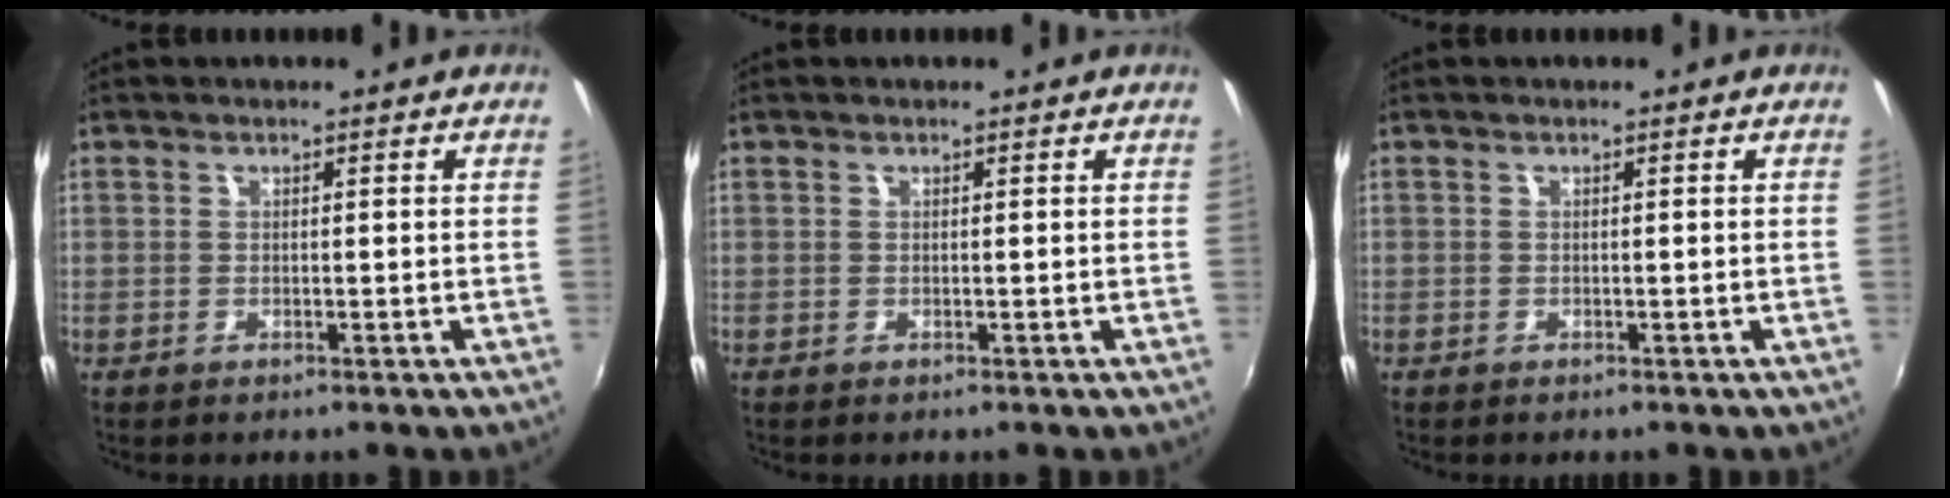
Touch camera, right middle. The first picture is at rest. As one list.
[{"total": 0.0}, {"total": 0.0}]